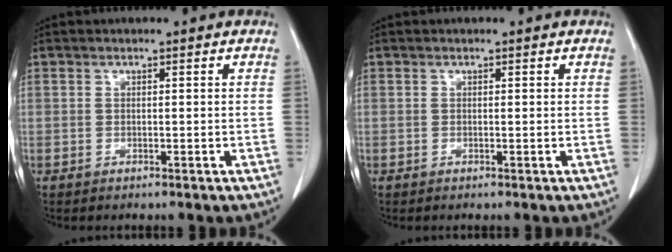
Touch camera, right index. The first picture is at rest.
{"total": 0.0}